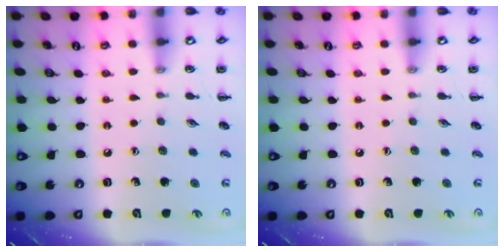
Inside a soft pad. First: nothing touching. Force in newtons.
{"total": 0.0}